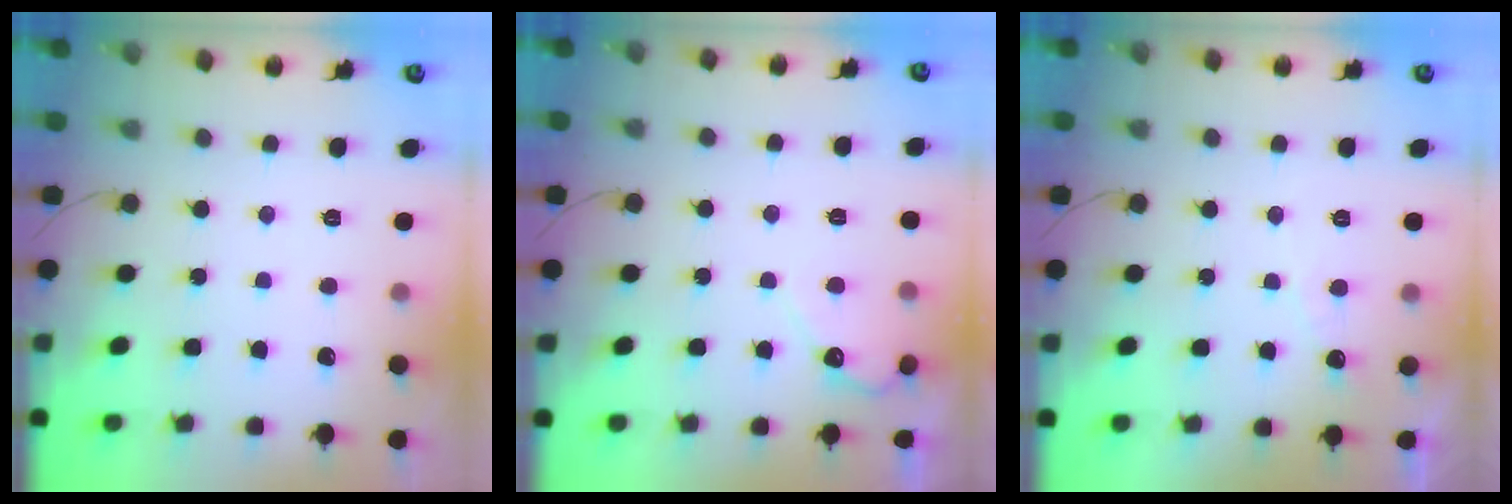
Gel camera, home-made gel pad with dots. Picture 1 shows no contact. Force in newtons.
{"total": 4.4, "press": 4.4, "slide": 0.3}
{"total": 4.2, "press": 4.2, "slide": 0.3}